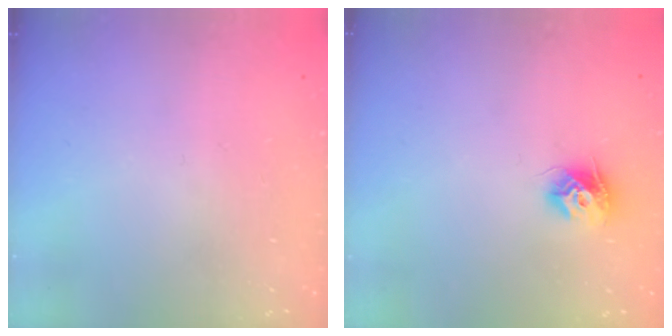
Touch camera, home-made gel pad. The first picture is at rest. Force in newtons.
{"total": 9.1, "press": 9.1, "slide": 0.3}